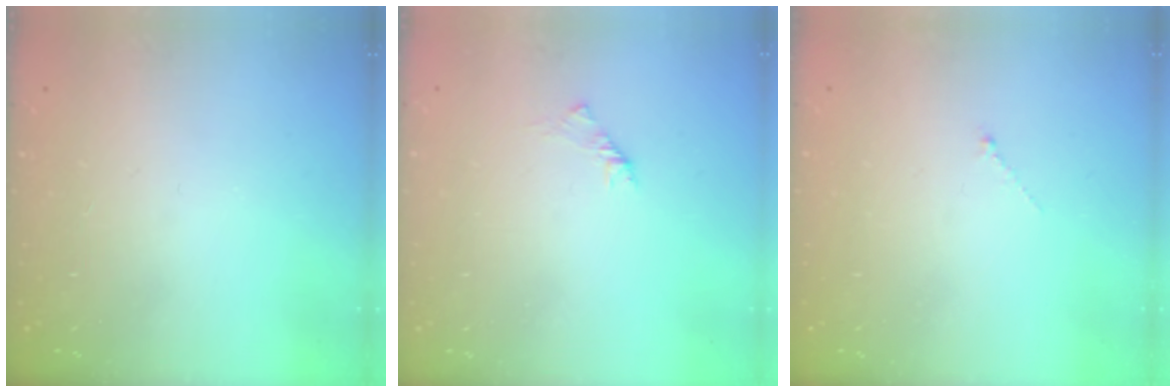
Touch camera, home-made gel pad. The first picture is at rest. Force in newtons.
{"total": 2.0, "press": 1.9, "slide": 0.6}
{"total": 0.0}